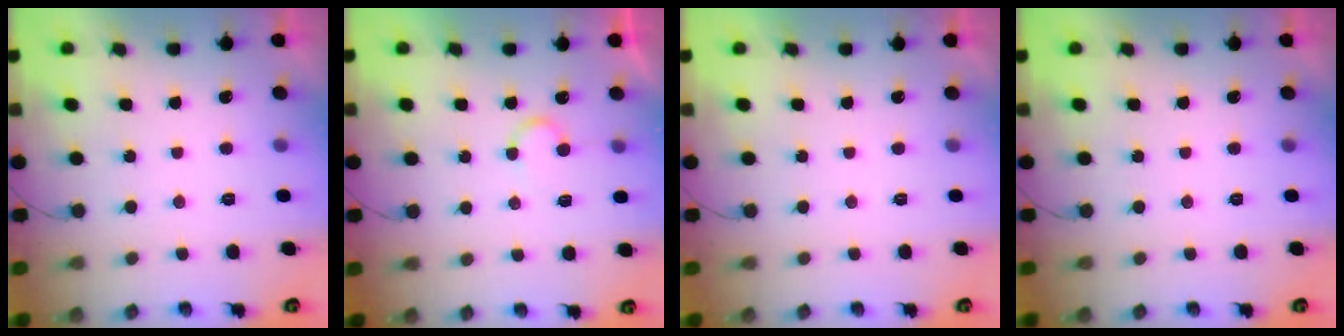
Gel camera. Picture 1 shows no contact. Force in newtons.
{"total": 5.8, "press": 5.7, "slide": 0.6}
{"total": 1.9, "press": 1.9, "slide": 0.0}
{"total": 0.0}